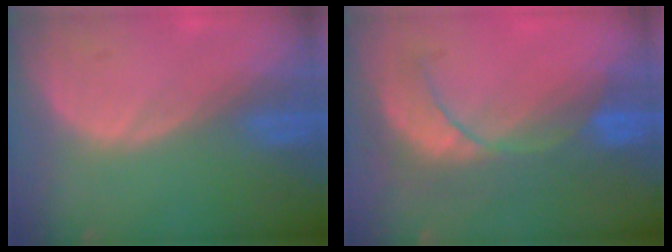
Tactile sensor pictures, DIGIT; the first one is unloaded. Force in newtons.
{"total": 8.5, "press": 7.9, "slide": 3.3}